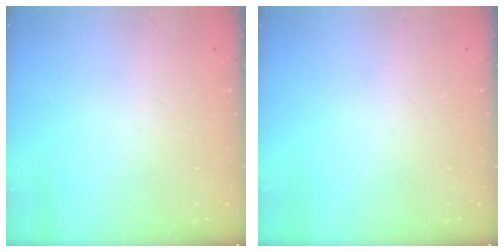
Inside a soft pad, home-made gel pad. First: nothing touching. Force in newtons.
{"total": 0.0}